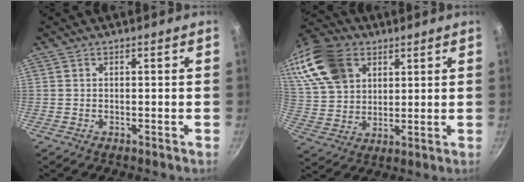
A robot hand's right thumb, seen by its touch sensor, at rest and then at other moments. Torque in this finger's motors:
{"motor_torque": [-0.72, 1.31, 0.30, -0.07, 0.14]}